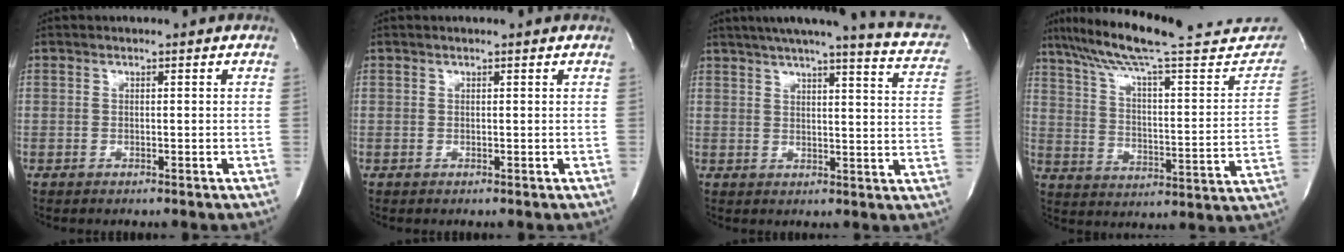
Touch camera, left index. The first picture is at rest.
{"total": 1.2, "force": [1.1, -0.1, 0.5], "torque": [-0.011, 0.008, 0.016]}
{"total": 18.9, "force": [15.6, 1.7, 10.6], "torque": [-0.145, -0.010, 0.176]}
{"total": 28.9, "force": [24.7, 4.2, 14.3], "torque": [-0.222, -0.017, 0.331]}